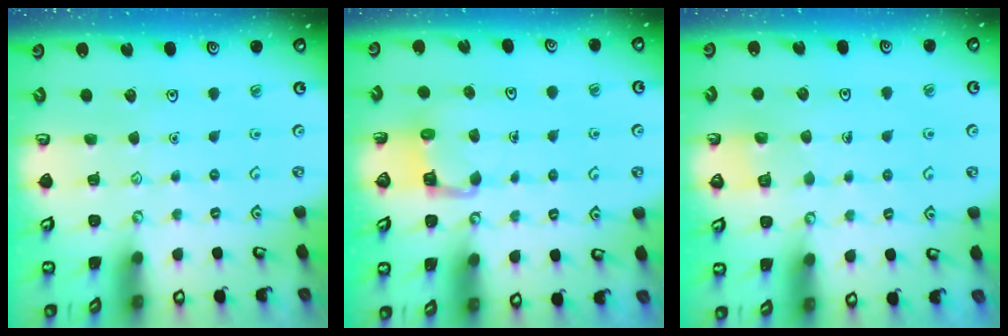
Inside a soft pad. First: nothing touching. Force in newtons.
{"total": 4.2, "press": 4.2, "slide": 0.3}
{"total": 2.5, "press": 2.5, "slide": 0.1}